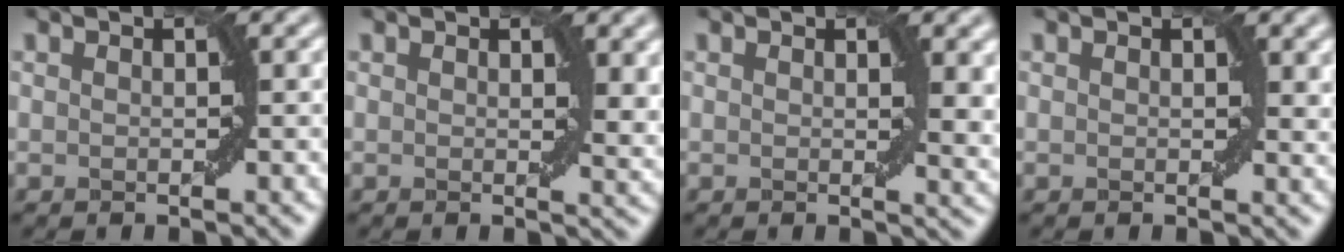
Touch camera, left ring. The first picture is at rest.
{"total": 2.2, "force": [1.0, 0.8, 1.8], "torque": [-0.020, -0.007, 0.018]}
{"total": 2.5, "force": [1.0, 0.8, 2.2], "torque": [-0.024, -0.006, 0.016]}
{"total": 1.2, "force": [0.7, 0.6, 0.8], "torque": [-0.004, -0.004, 0.012]}